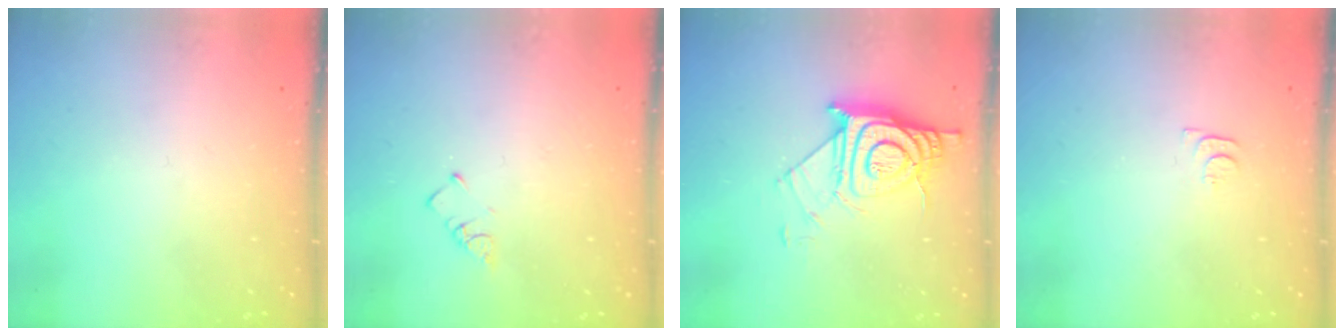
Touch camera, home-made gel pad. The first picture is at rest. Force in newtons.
{"total": 1.5, "press": 1.5, "slide": 0.3}
{"total": 15.1, "press": 15.0, "slide": 1.0}
{"total": 4.0, "press": 4.0, "slide": 0.5}